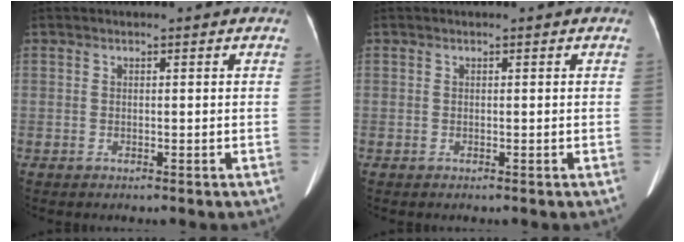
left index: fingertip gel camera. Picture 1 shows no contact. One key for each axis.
{"total": 0.0}